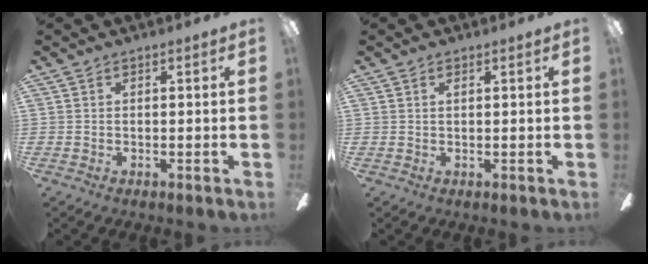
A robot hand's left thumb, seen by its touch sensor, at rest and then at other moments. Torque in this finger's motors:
{"motor_torque": [0.16, -0.20, -0.21, -0.05, 0.00]}